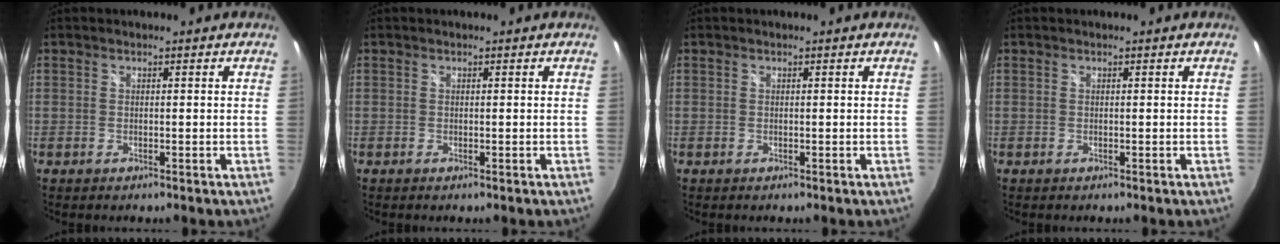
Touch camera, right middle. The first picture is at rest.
{"total": 0.0}
{"total": 0.0}
{"total": 0.0}